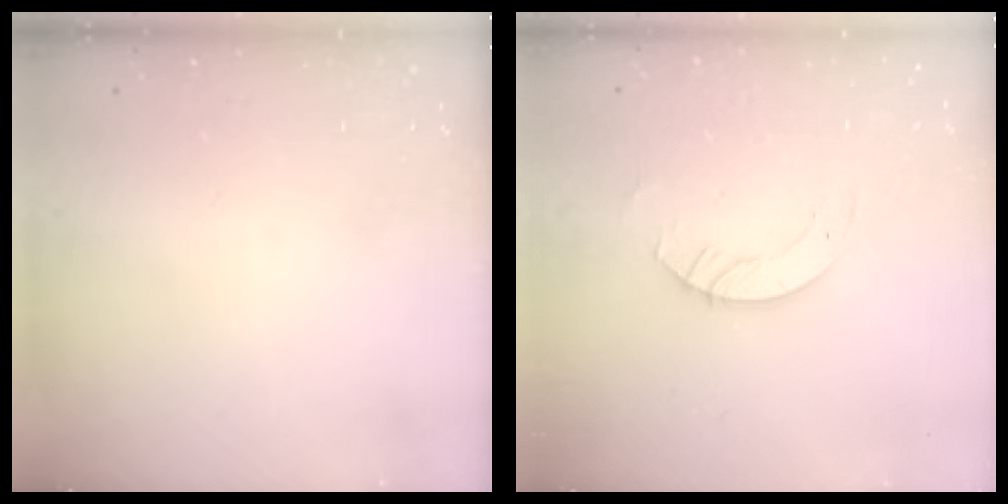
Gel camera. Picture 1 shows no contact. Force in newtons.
{"total": 3.5, "press": 3.5, "slide": 0.3}